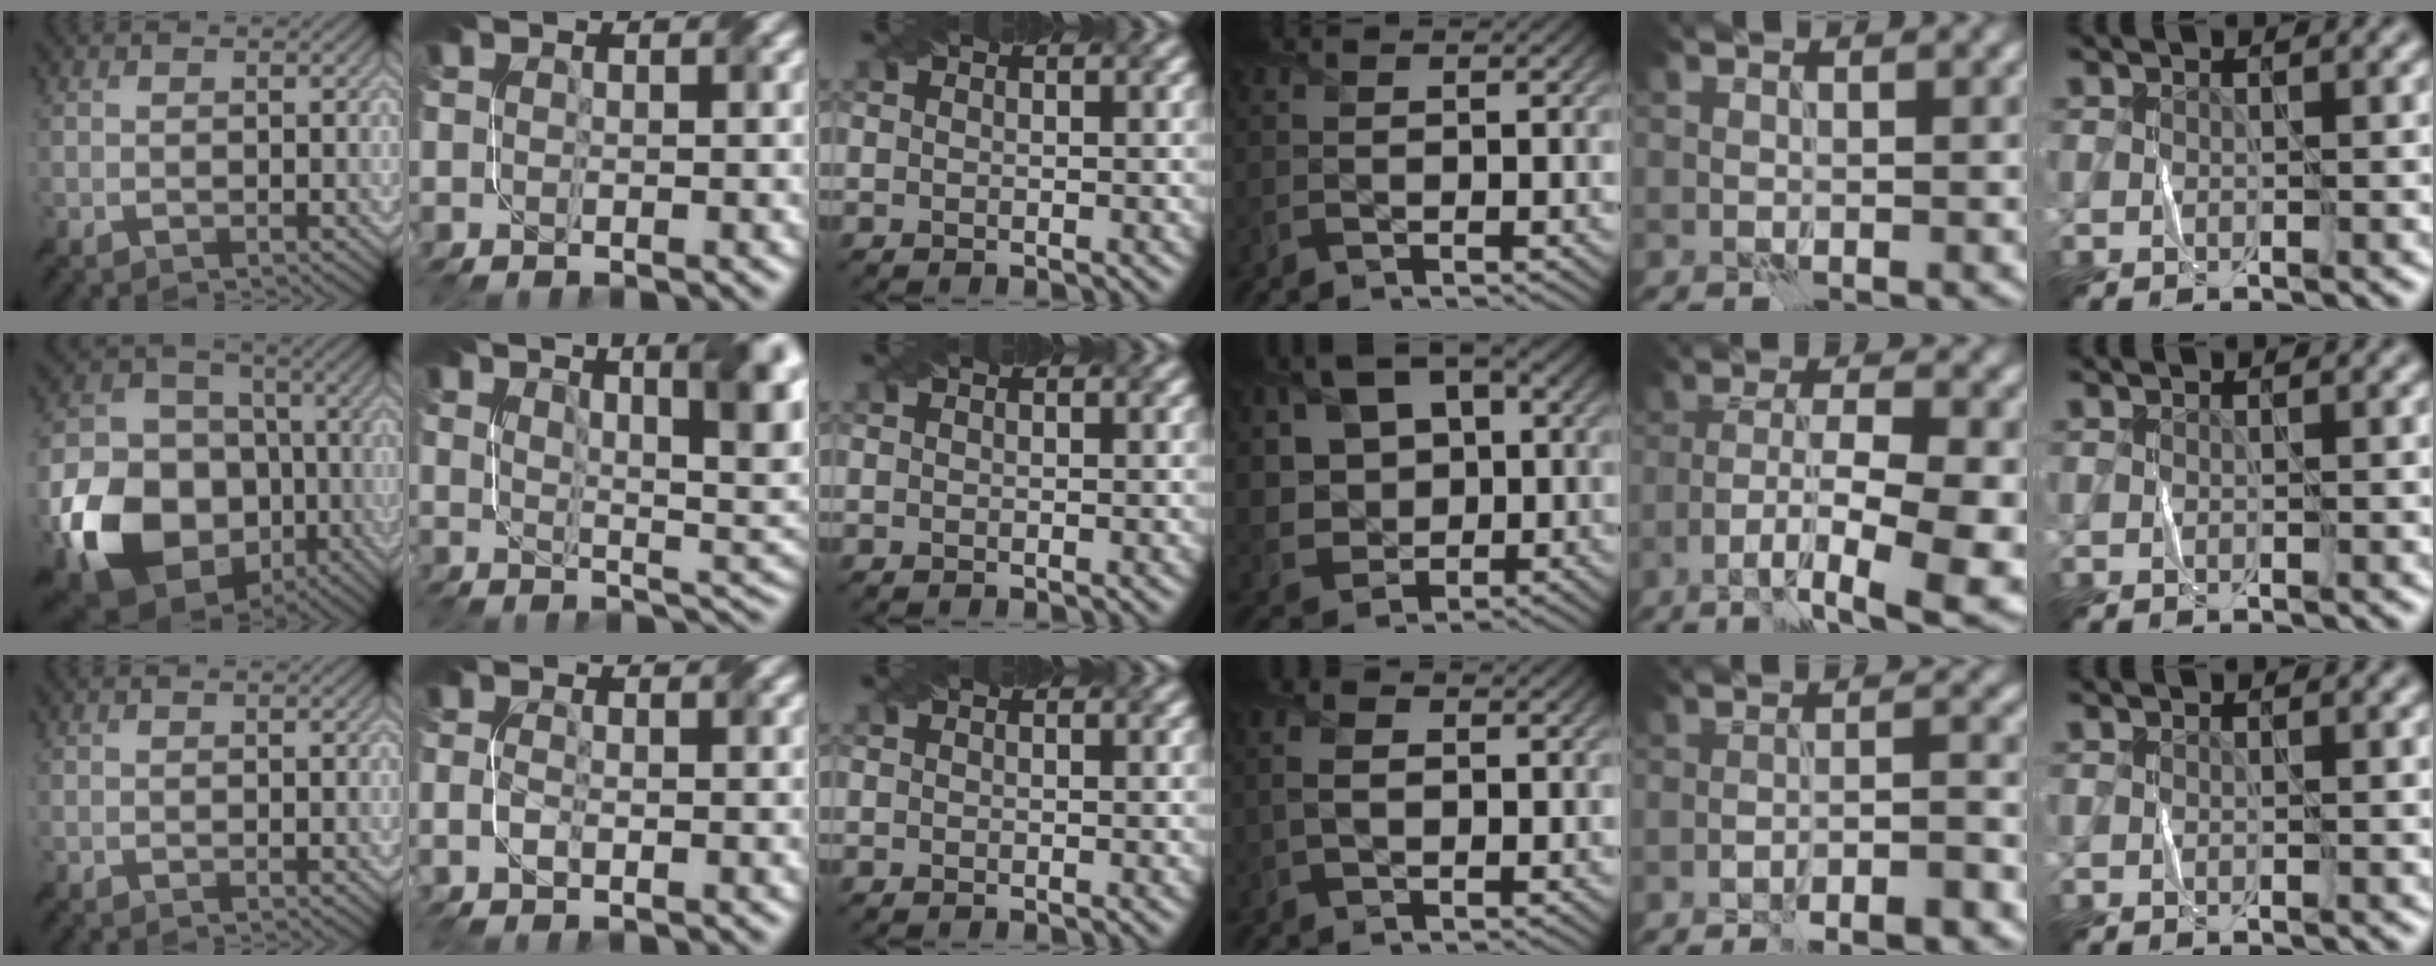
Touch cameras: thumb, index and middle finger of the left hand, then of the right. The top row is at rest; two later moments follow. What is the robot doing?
{"motion": "fold", "object": "bubble wrap"}